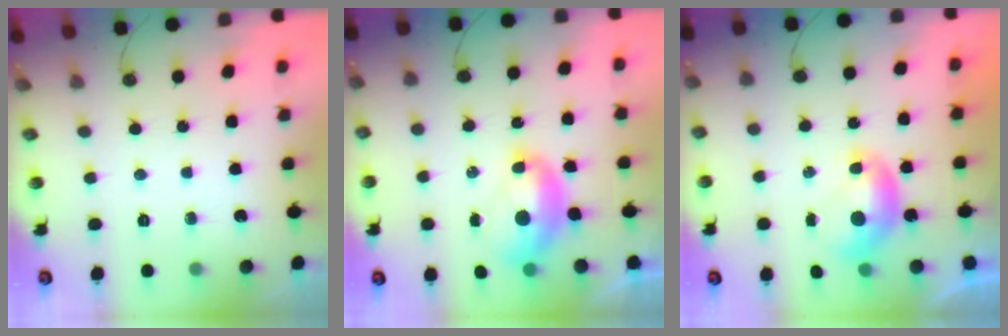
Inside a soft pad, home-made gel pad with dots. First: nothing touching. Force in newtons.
{"total": 2.0, "press": 1.9, "slide": 0.7}
{"total": 0.0}